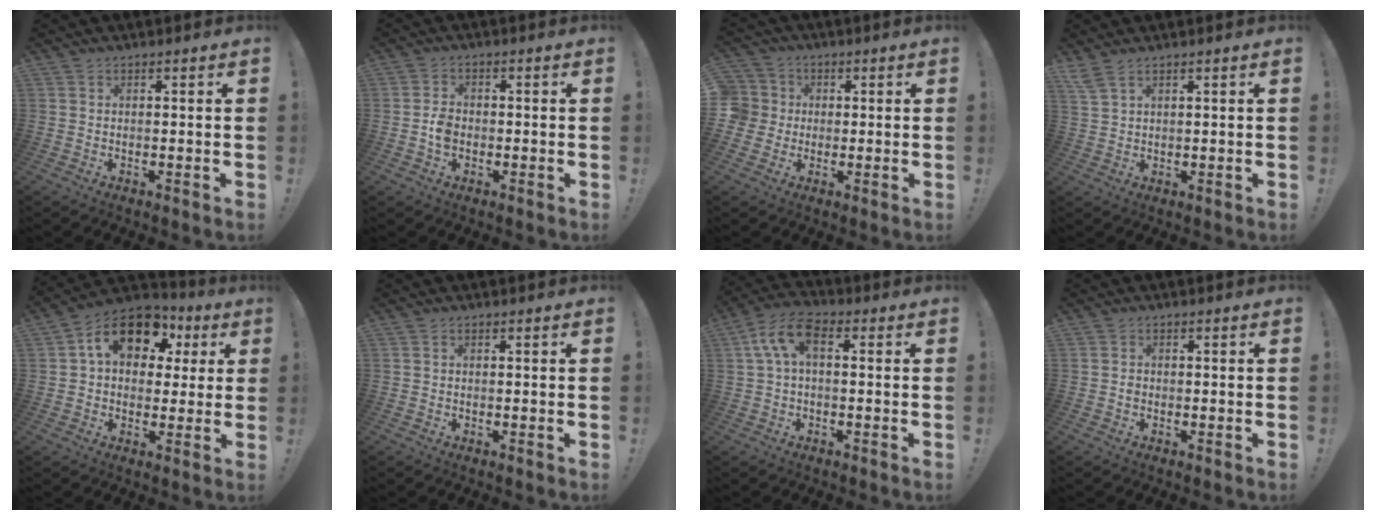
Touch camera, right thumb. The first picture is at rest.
{"total": 3.9, "force": [-1.3, 2.7, 2.4], "torque": [-0.039, 0.007, -0.023]}
{"total": 6.3, "force": [-0.1, 6.1, 1.6], "torque": [-0.045, 0.008, 0.000]}
{"total": 3.7, "force": [2.7, 0.9, 2.3], "torque": [-0.053, -0.010, 0.054]}
{"total": 16.3, "force": [6.0, 10.9, 10.6], "torque": [-0.162, -0.005, 0.109]}
{"total": 0.0}
{"total": 8.3, "force": [1.8, 4.3, 6.9], "torque": [-0.150, 0.000, 0.036]}
{"total": 0.8, "force": [-0.5, 0.7, 0.1], "torque": [-0.004, 0.003, -0.008]}